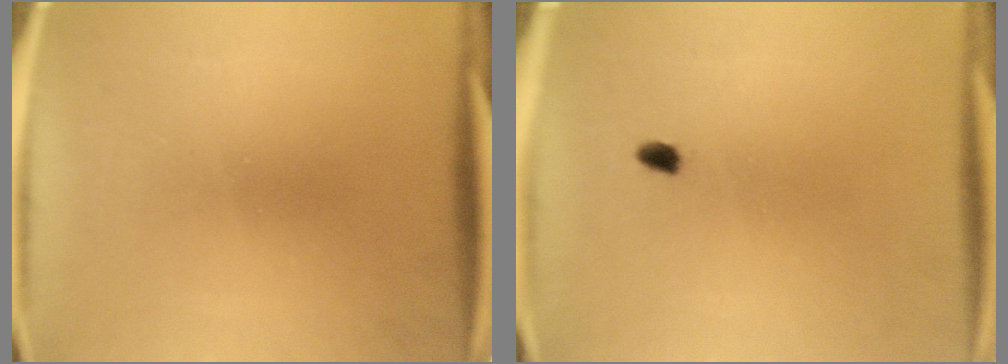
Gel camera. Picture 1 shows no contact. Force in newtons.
{"total": 1.2}